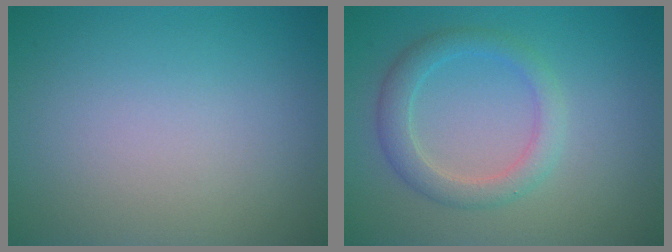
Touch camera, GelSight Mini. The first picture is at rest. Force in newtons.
{"total": 2.9, "press": 2.9, "slide": 0.2}